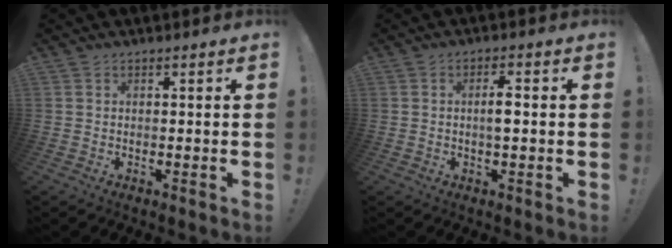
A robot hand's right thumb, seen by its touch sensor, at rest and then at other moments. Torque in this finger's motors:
{"motor_torque": [2.04, 2.97, 1.78, 0.23, 1.05]}